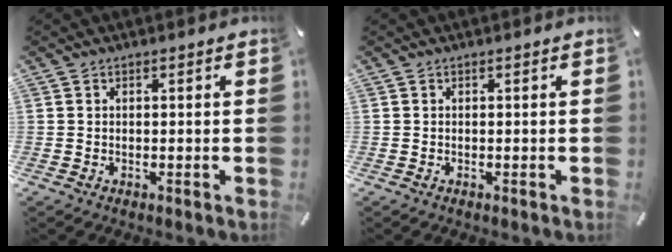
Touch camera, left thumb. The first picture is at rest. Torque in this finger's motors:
{"motor_torque": [0.15, 0.15, 0.00, 0.00, 0.00]}